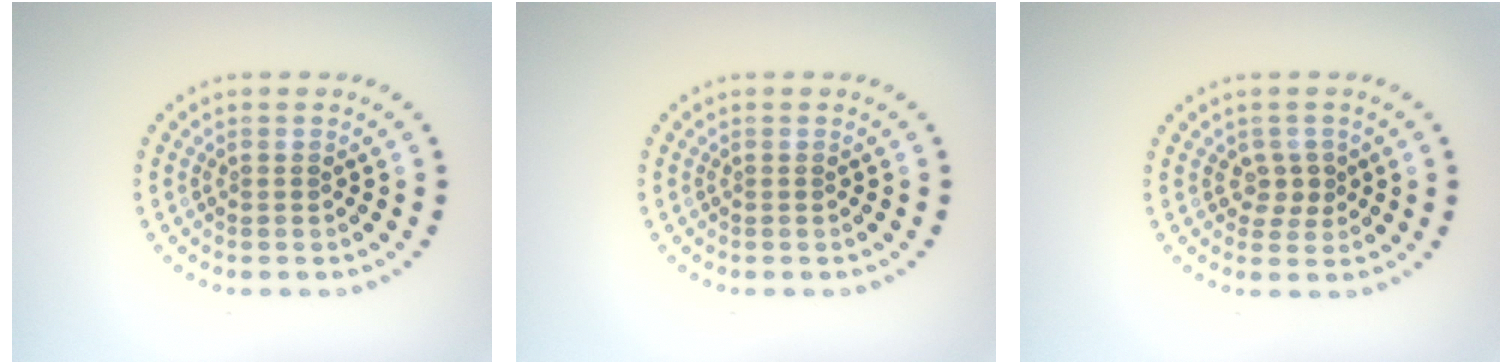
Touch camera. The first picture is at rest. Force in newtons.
{"total": 0.0}
{"total": 1.7, "press": 1.5, "slide": 0.8}